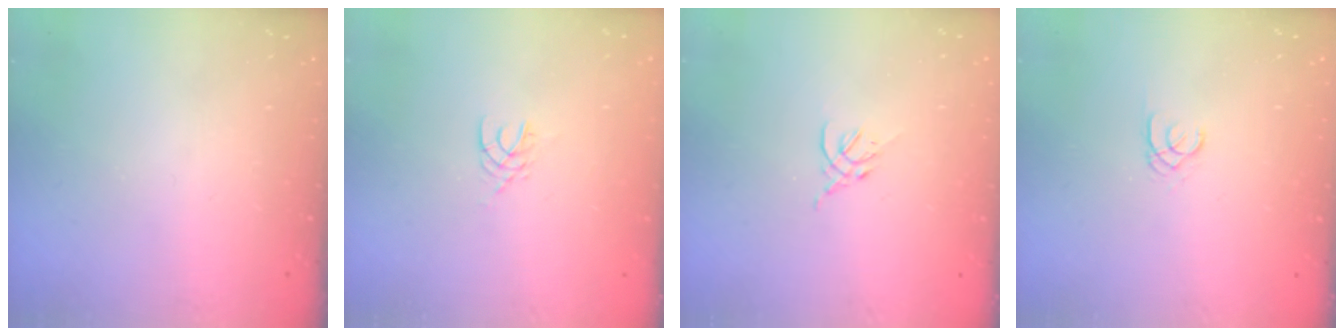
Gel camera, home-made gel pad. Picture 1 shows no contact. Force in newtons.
{"total": 2.5, "press": 2.5, "slide": 0.4}
{"total": 2.3, "press": 2.2, "slide": 0.5}
{"total": 1.8, "press": 1.7, "slide": 0.2}